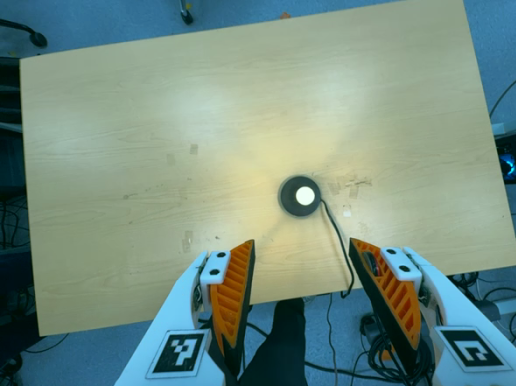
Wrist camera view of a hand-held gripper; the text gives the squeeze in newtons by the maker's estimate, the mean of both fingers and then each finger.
{"total": 0.0}